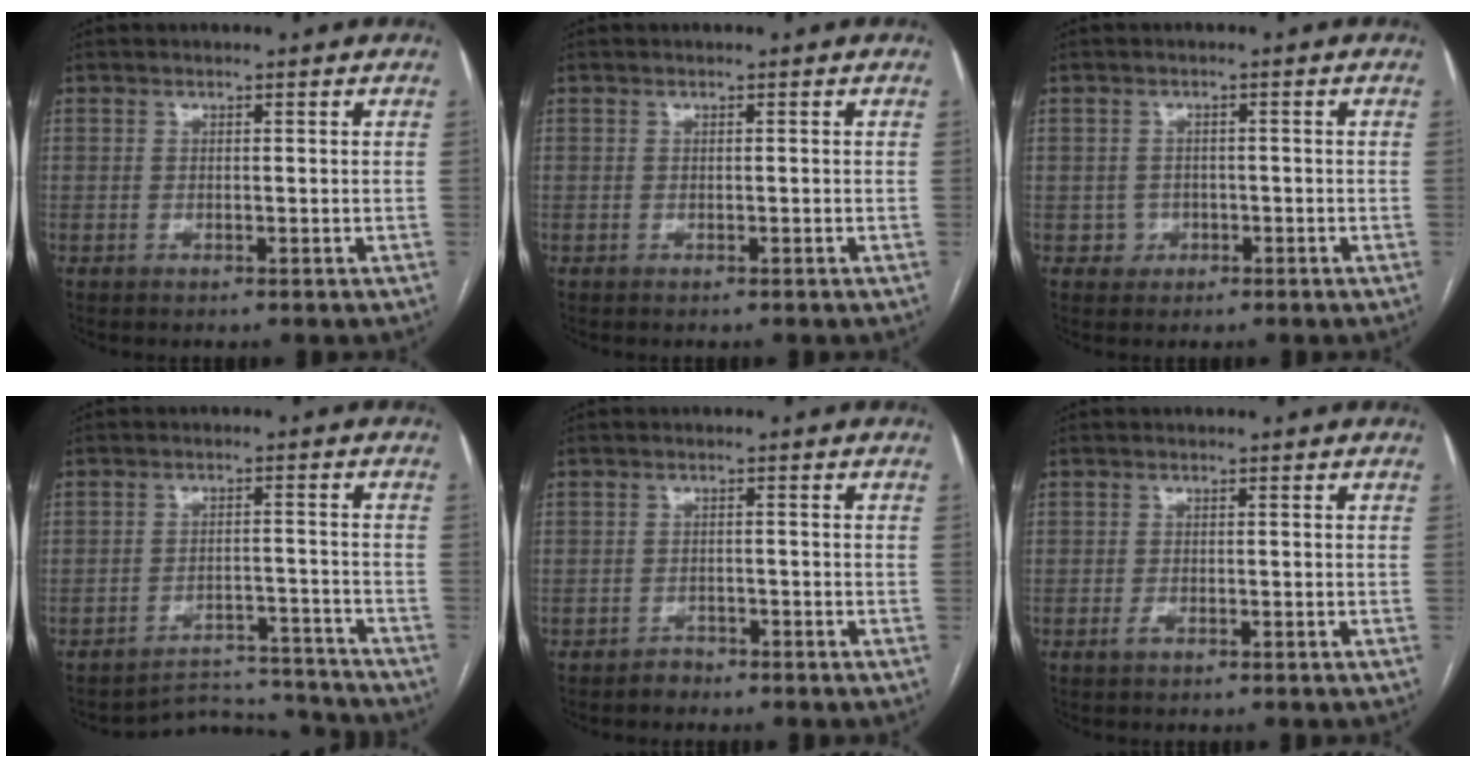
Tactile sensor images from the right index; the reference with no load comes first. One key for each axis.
{"total": 0.0}
{"total": 2.3, "fx": -0.6, "fy": 2.2, "fz": -0.1, "tx": 0.016, "ty": 0.012, "tz": -0.009}
{"total": 8.5, "fx": -8.3, "fy": 1.4, "fz": -1.6, "tx": 0.031, "ty": 0.035, "tz": -0.114}
{"total": 1.7, "fx": -1.4, "fy": 0.9, "fz": -0.1, "tx": 0.002, "ty": 0.004, "tz": -0.025}
{"total": 1.0, "fx": -0.5, "fy": 0.5, "fz": 0.7, "tx": -0.009, "ty": 0.002, "tz": -0.006}